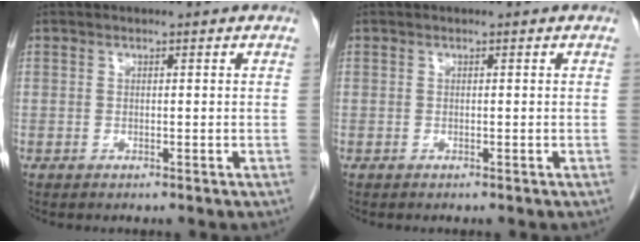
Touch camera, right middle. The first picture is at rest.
{"total": 0.0}